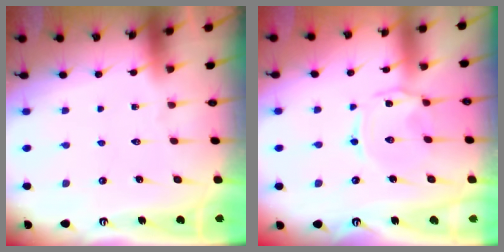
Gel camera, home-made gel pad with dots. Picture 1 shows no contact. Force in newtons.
{"total": 1.5, "press": 1.5, "slide": 0.3}